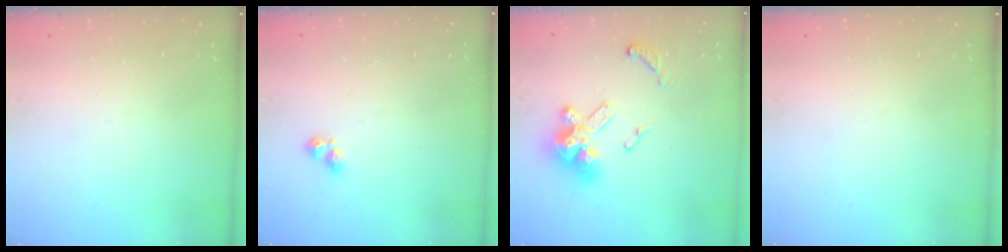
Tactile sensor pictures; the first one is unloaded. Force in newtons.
{"total": 2.8, "press": 2.6, "slide": 1.1}
{"total": 15.3, "press": 15.3, "slide": 0.6}
{"total": 0.0}